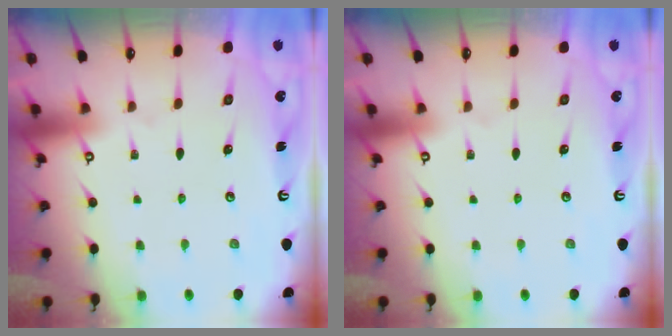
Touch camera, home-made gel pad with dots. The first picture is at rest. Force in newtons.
{"total": 0.0}